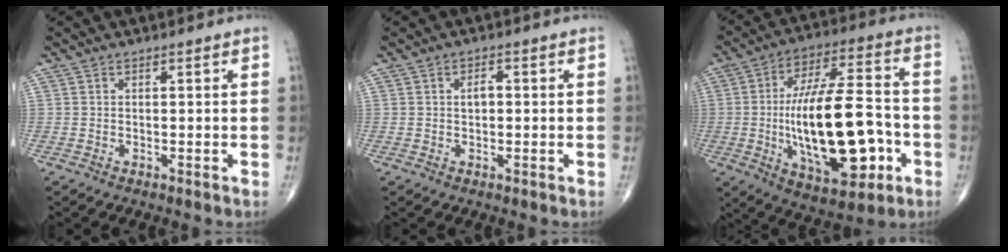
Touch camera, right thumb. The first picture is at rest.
{"total": 2.1, "force": [0.2, 1.3, 1.7], "torque": [-0.024, 0.007, 0.000]}
{"total": 24.4, "force": [-4.4, 10.1, 21.7], "torque": [-0.353, 0.026, -0.054]}